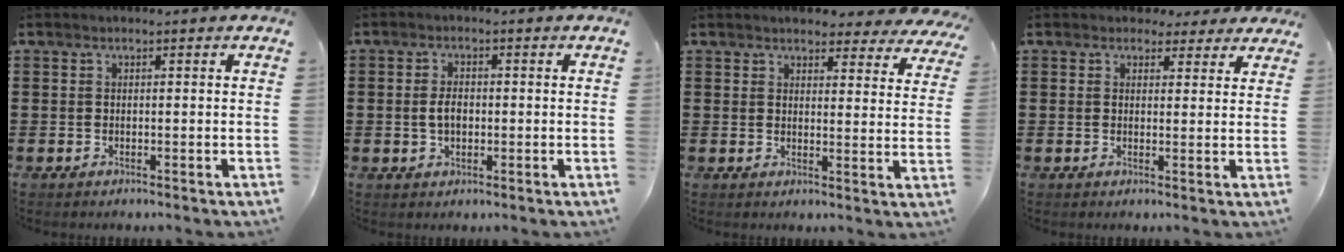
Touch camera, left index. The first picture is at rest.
{"total": 3.1, "force": [-0.3, 1.7, 2.6], "torque": [-0.052, 0.005, -0.006]}
{"total": 3.6, "force": [3.5, 0.5, 0.9], "torque": [-0.023, -0.016, 0.062]}
{"total": 2.5, "force": [2.0, 1.4, 0.5], "torque": [-0.011, 0.001, 0.036]}